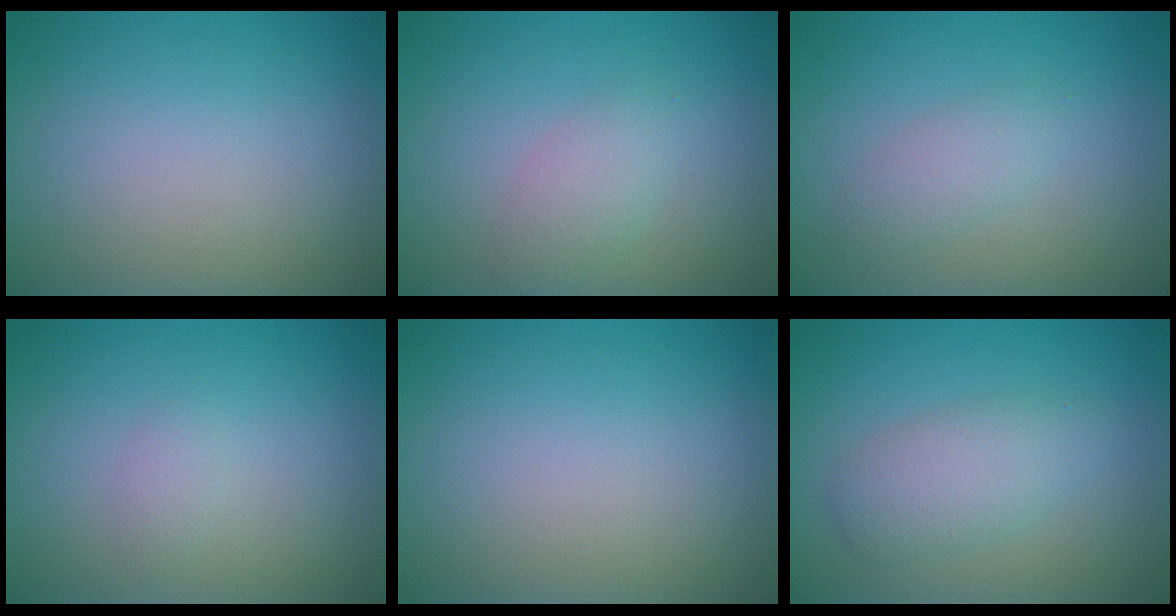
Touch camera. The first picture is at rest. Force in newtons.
{"total": 2.1, "press": 2.1, "slide": 0.1}
{"total": 1.7, "press": 1.7, "slide": 0.1}
{"total": 0.8, "press": 0.8, "slide": 0.0}
{"total": 0.0}
{"total": 3.2, "press": 3.2, "slide": 0.0}